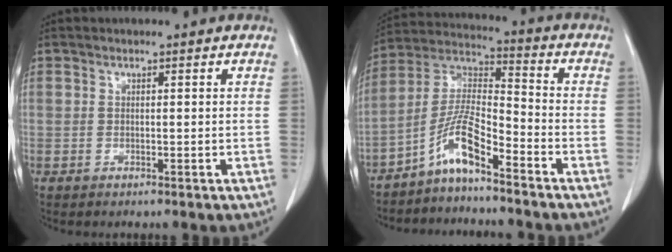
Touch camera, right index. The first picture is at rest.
{"total": 8.3, "force": [-5.6, 1.2, 6.0], "torque": [-0.129, 0.015, -0.111]}